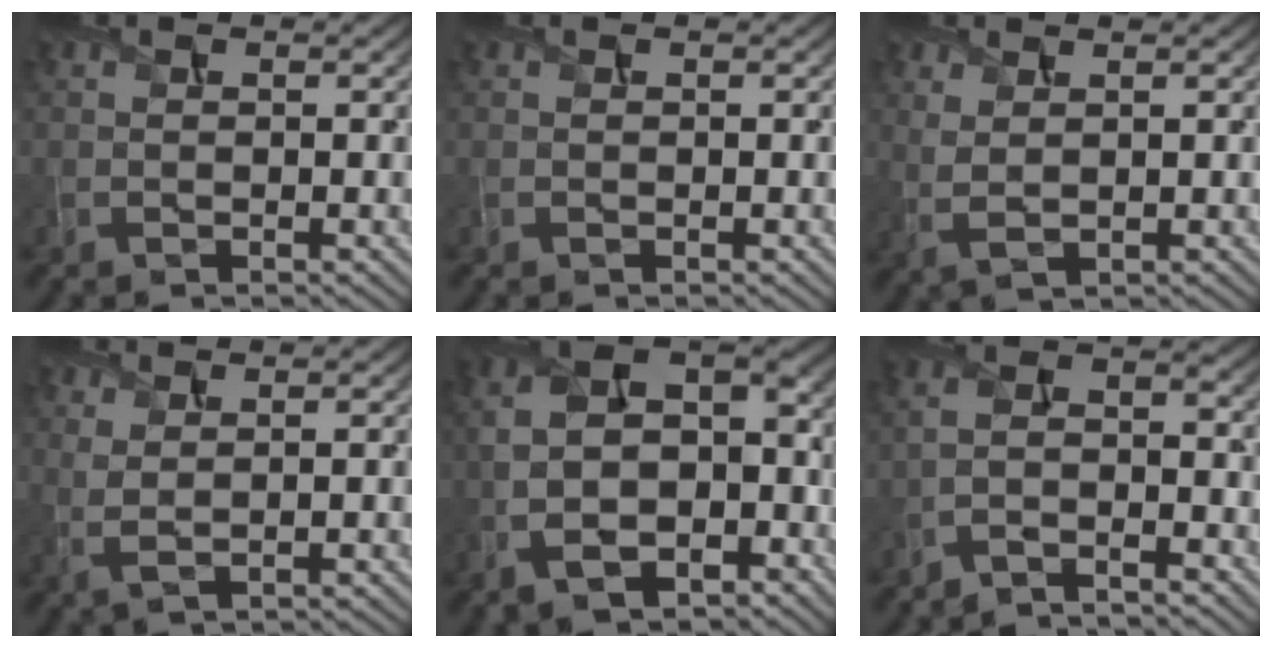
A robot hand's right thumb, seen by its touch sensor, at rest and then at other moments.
{"total": 0.0}
{"total": 2.3, "force": [1.1, 0.9, 1.8], "torque": [-0.051, -0.002, 0.025]}
{"total": 2.3, "force": [1.3, 0.6, 1.8], "torque": [-0.042, 0.002, 0.028]}
{"total": 14.5, "force": [-4.1, 9.5, 10.1], "torque": [-0.237, -0.038, -0.059]}
{"total": 5.9, "force": [-4.1, 1.4, 4.1], "torque": [-0.084, 0.001, -0.085]}